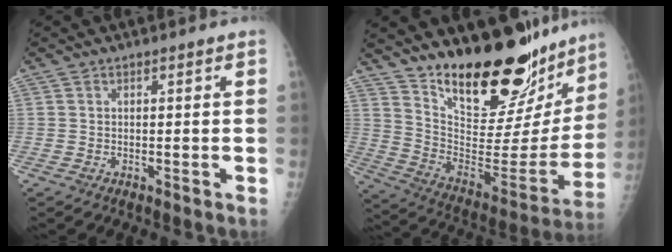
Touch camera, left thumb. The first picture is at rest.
{"total": 28.4, "force": [22.8, 9.6, 14.0], "torque": [-0.183, -0.138, 0.343]}